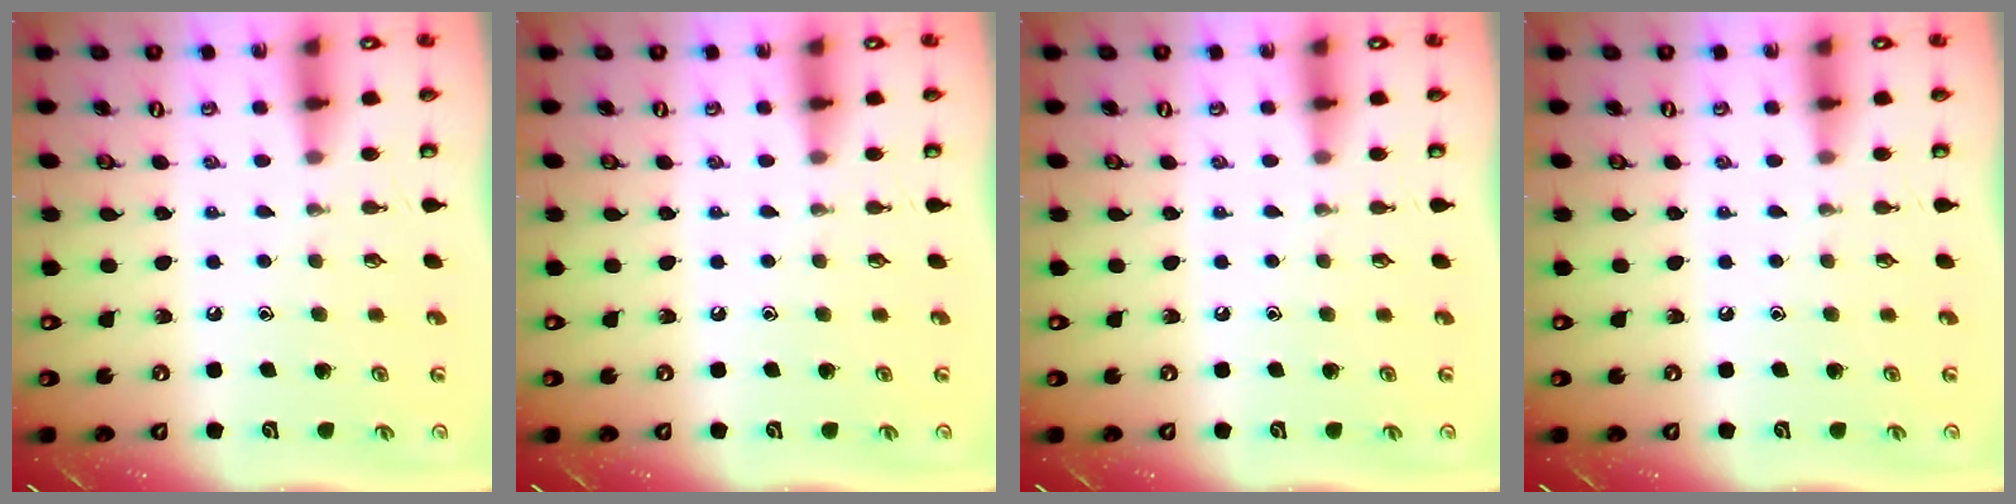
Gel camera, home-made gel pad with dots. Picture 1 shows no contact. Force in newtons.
{"total": 0.0}
{"total": 0.0}
{"total": 0.0}